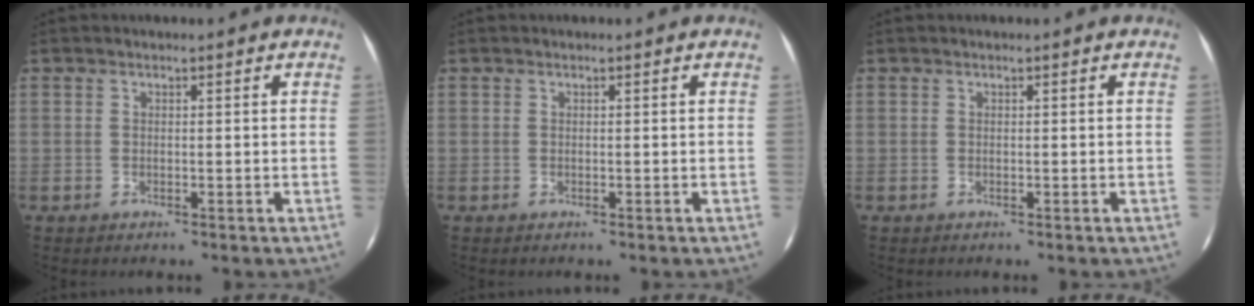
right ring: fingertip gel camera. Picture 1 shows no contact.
{"total": 0.0}
{"total": 0.0}